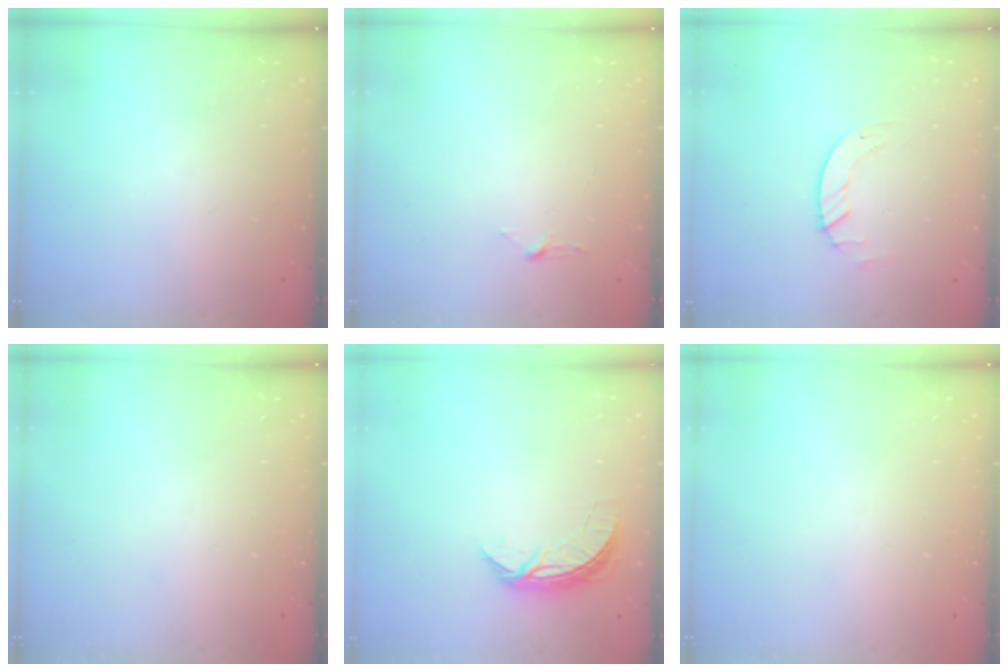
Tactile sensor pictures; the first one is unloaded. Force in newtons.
{"total": 2.9, "press": 2.9, "slide": 0.3}
{"total": 2.0, "press": 2.0, "slide": 0.2}
{"total": 0.0}
{"total": 6.2, "press": 6.2, "slide": 0.5}
{"total": 0.0}